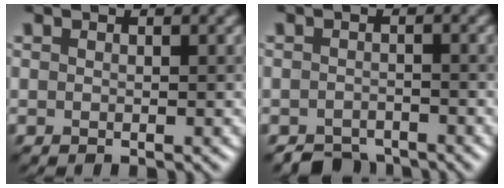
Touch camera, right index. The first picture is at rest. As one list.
[{"total": 2.8, "force": [-2.6, 0.9, 0.4], "torque": [0.000, 0.001, -0.049]}]